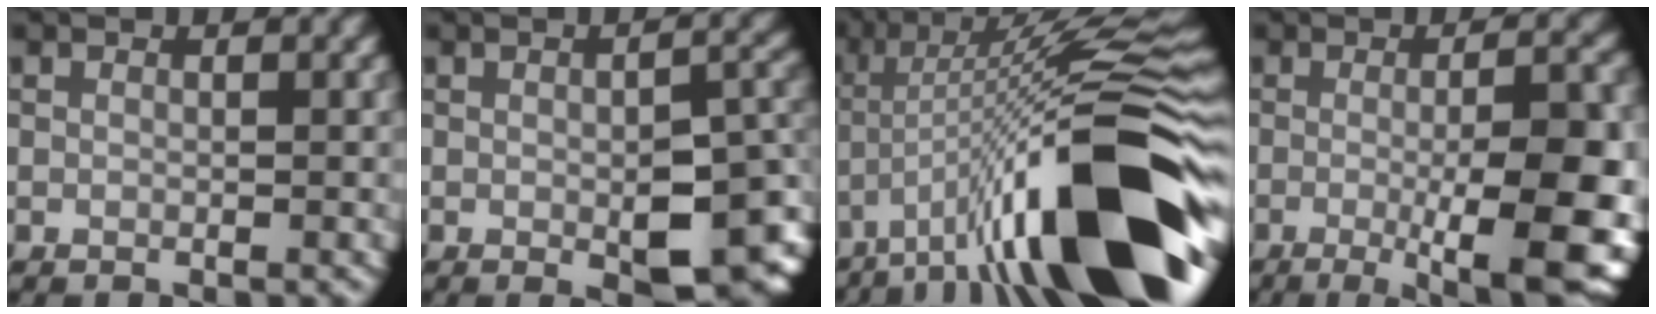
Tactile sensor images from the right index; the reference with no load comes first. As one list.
[{"total": 8.1, "force": [-2.1, 3.0, 7.2], "torque": [-0.098, -0.012, -0.024]}, {"total": 17.5, "force": [-7.5, 4.6, 15.1], "torque": [-0.232, 0.020, -0.126]}, {"total": 11.3, "force": [-2.4, 2.9, 10.6], "torque": [-0.138, -0.004, -0.033]}]